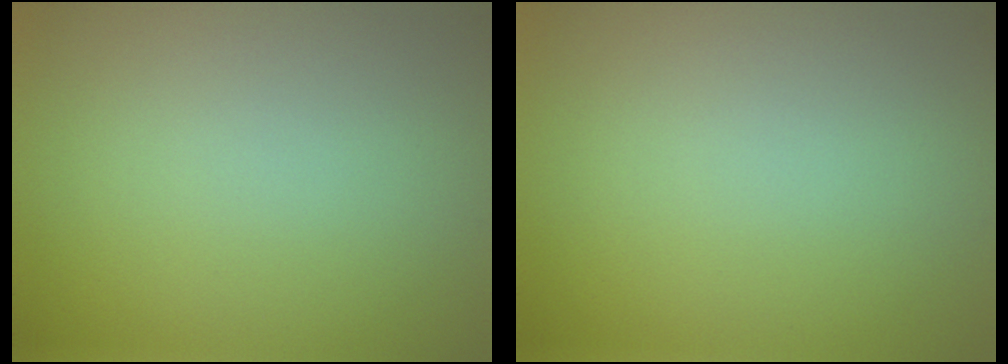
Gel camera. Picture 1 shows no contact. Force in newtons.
{"total": 0.0}